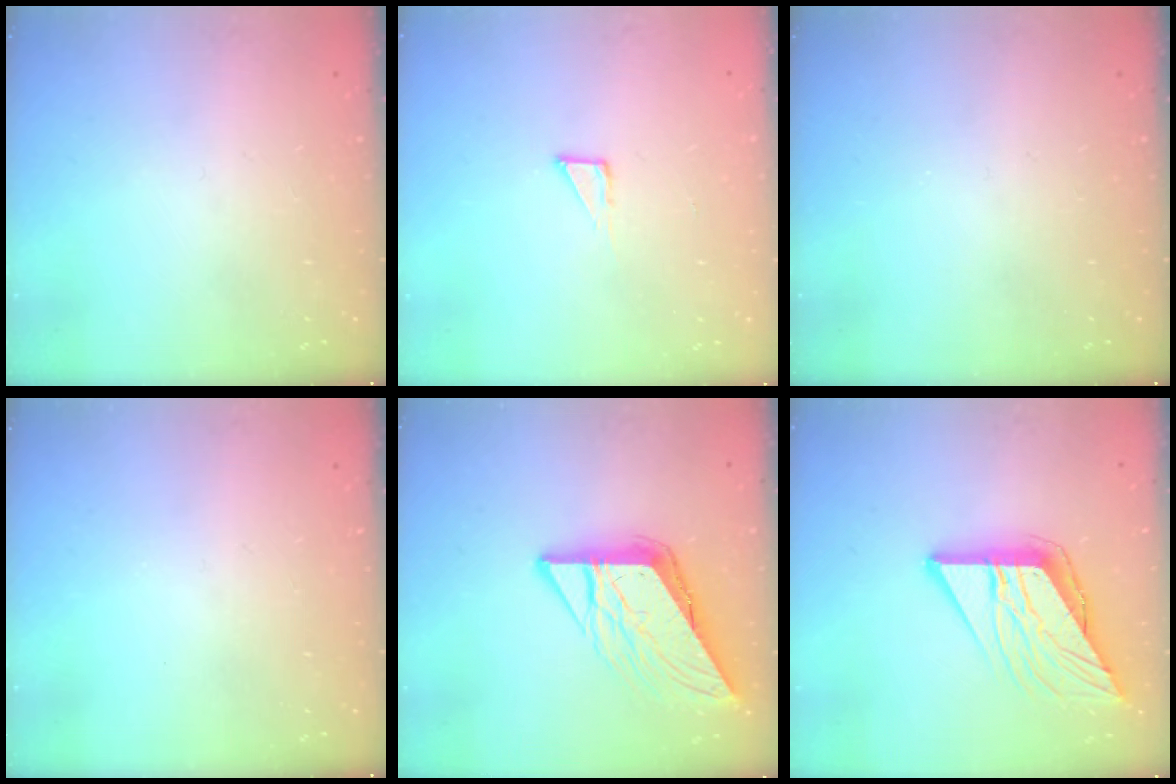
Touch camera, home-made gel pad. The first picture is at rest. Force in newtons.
{"total": 2.7, "press": 2.7, "slide": 0.2}
{"total": 0.0}
{"total": 0.0}
{"total": 10.9, "press": 10.8, "slide": 1.1}
{"total": 13.7, "press": 13.6, "slide": 1.6}